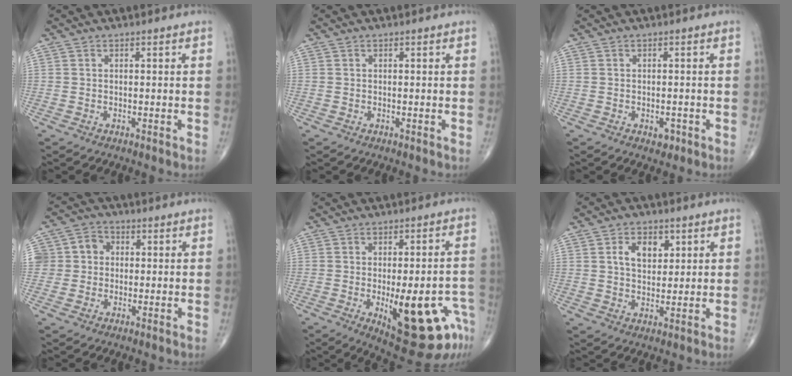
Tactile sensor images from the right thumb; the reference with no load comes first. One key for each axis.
{"total": 0.0}
{"total": 1.9, "fx": -0.8, "fy": 1.2, "fz": 1.2, "tx": -0.010, "ty": 0.001, "tz": -0.009}
{"total": 6.9, "fx": 0.6, "fy": 6.5, "fz": 2.3, "tx": -0.016, "ty": 0.019, "tz": 0.004}
{"total": 18.4, "fx": -6.9, "fy": 6.6, "fz": 15.7, "tx": -0.148, "ty": 0.019, "tz": -0.072}
{"total": 6.2, "fx": 2.2, "fy": 4.0, "fz": 4.2, "tx": -0.048, "ty": -0.010, "tz": 0.037}